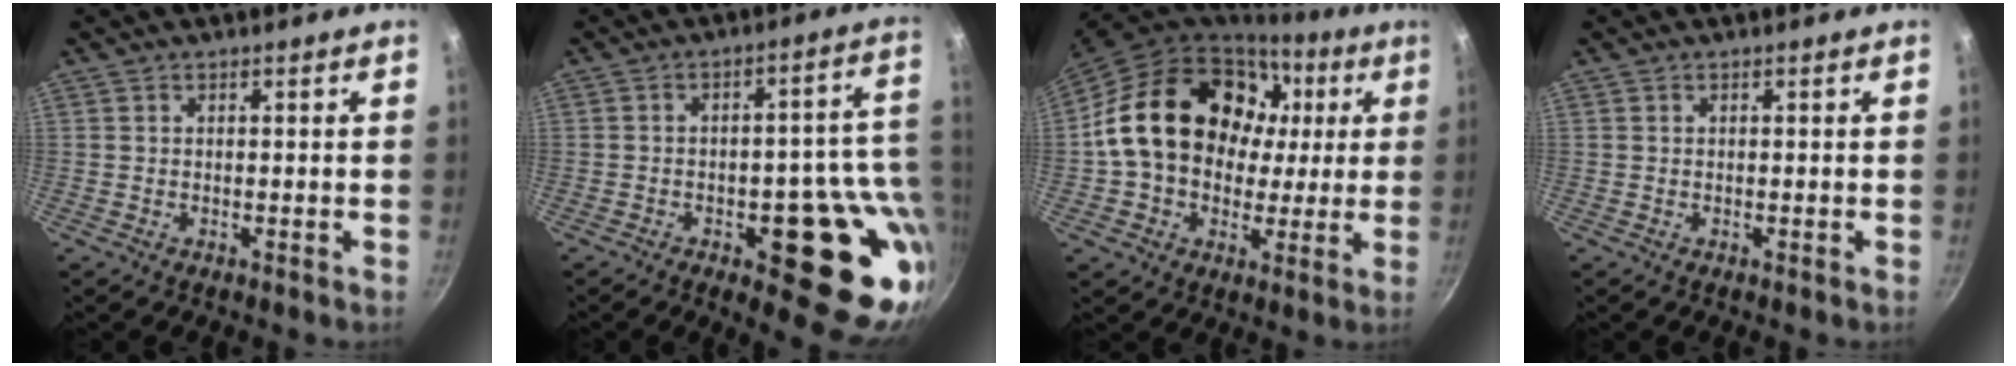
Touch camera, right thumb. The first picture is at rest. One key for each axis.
{"total": 18.9, "fx": -4.3, "fy": 7.6, "fz": 16.8, "tx": -0.145, "ty": 0.005, "tz": -0.051}
{"total": 23.1, "fx": 4.0, "fy": 17.9, "fz": 14.0, "tx": -0.215, "ty": 0.033, "tz": 0.071}
{"total": 0.0}